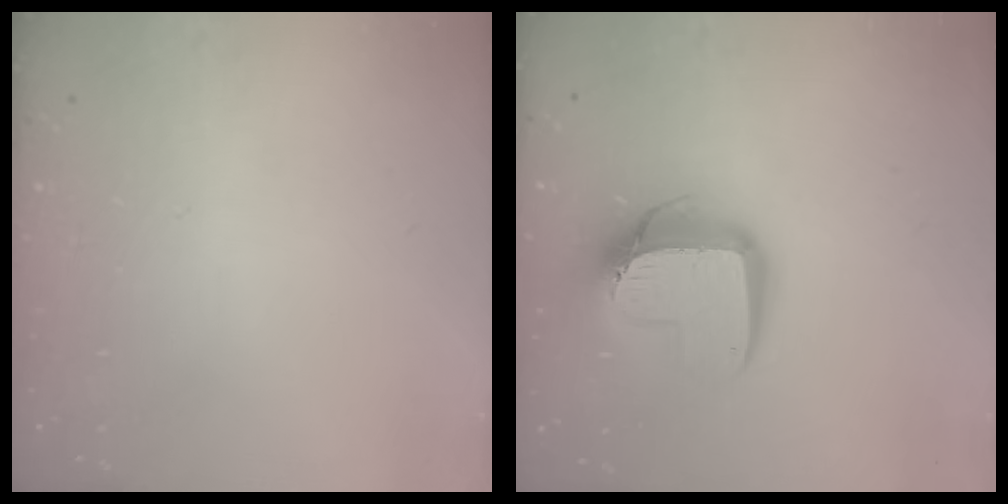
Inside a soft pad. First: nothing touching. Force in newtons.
{"total": 13.7, "press": 13.7, "slide": 1.2}